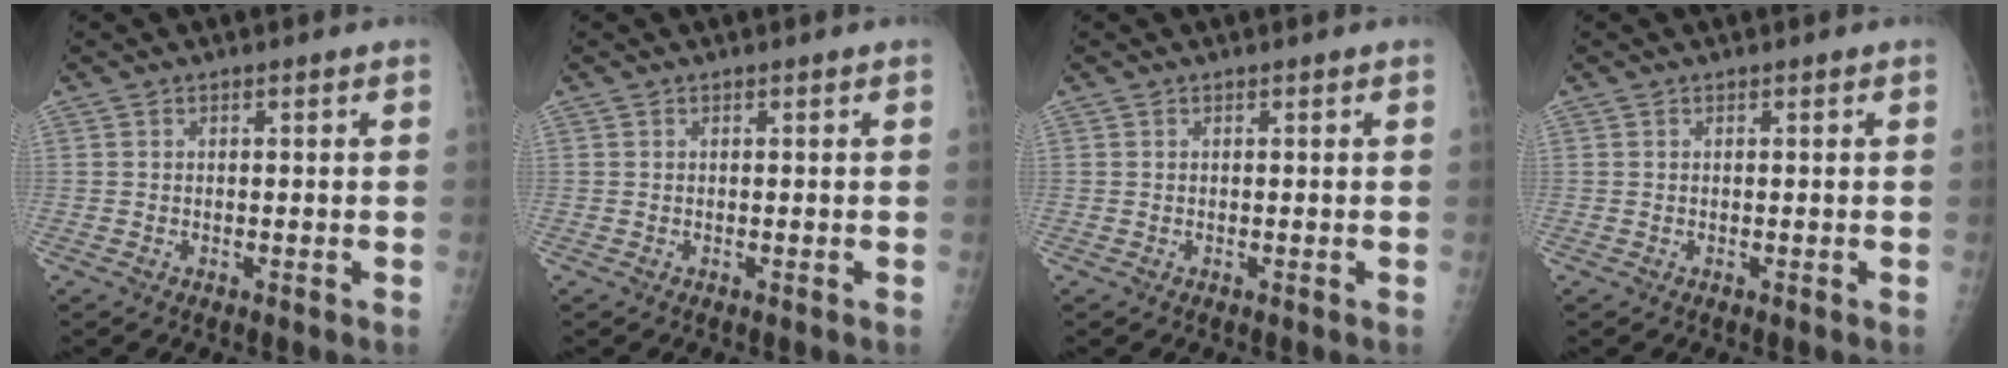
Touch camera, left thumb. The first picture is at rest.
{"total": 0.0}
{"total": 0.0}
{"total": 0.0}